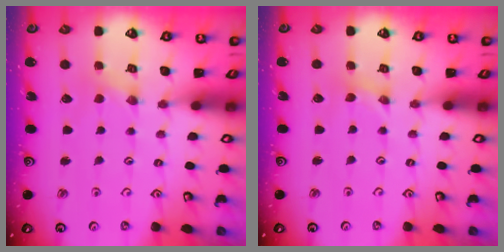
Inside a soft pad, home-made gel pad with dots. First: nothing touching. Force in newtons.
{"total": 0.0}